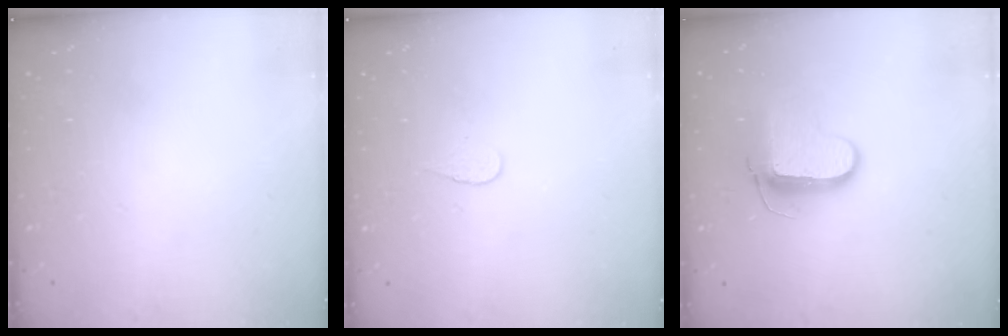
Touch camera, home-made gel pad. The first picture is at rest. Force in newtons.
{"total": 3.7, "press": 3.7, "slide": 0.4}
{"total": 9.9, "press": 9.8, "slide": 0.5}